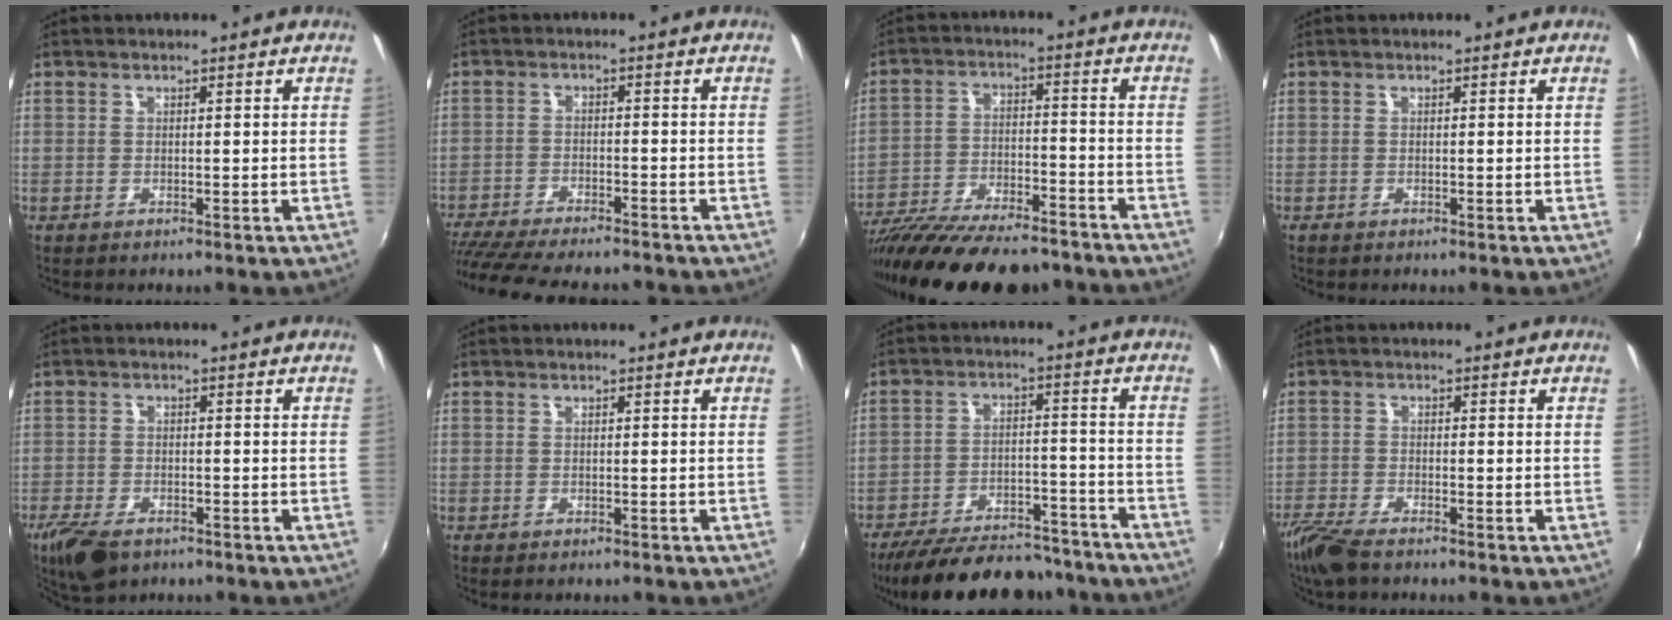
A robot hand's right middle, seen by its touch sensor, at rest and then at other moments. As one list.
[{"total": 16.6, "force": [-14.3, 3.4, 7.7], "torque": [-0.164, -0.033, -0.226]}, {"total": 23.0, "force": [-19.4, 5.6, 11.0], "torque": [-0.211, -0.041, -0.299]}, {"total": 0.0}, {"total": 7.9, "force": [-5.5, 3.6, 4.3], "torque": [-0.115, -0.023, -0.101]}, {"total": 0.8, "force": [-0.7, 0.2, 0.3], "torque": [-0.008, -0.002, -0.012]}, {"total": 23.6, "force": [-20.3, 7.4, 9.4], "torque": [-0.182, 0.007, -0.273]}, {"total": 6.7, "force": [-5.5, 1.4, 3.6], "torque": [-0.098, -0.025, -0.108]}]